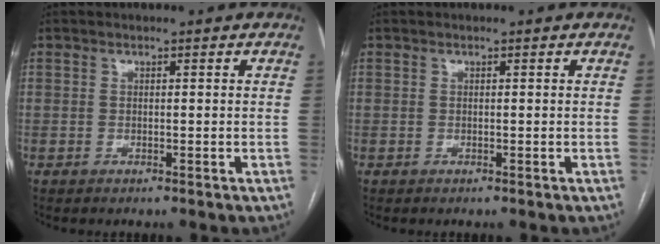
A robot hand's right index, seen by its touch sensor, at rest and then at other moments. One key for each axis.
{"total": 0.0}